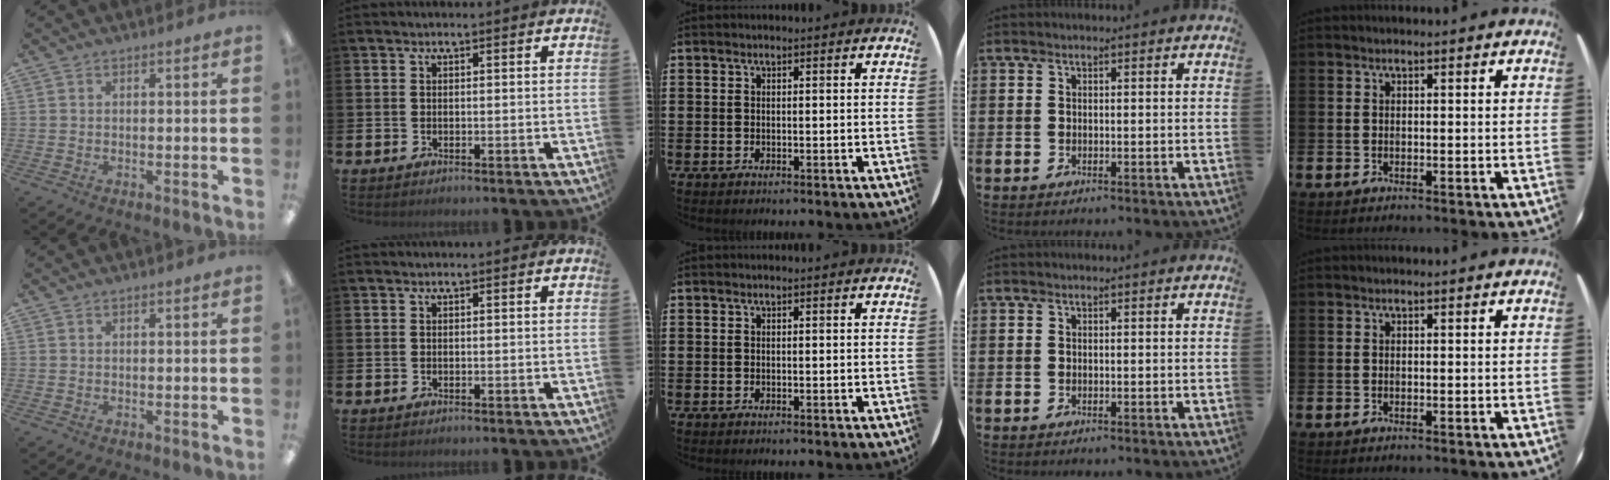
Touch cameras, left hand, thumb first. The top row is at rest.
{}